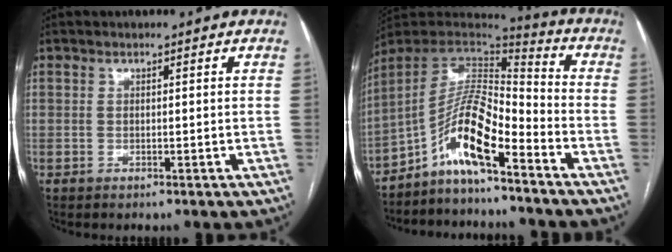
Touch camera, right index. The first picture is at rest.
{"total": 11.7, "force": [-6.7, 2.2, 9.3], "torque": [-0.174, 0.021, -0.122]}